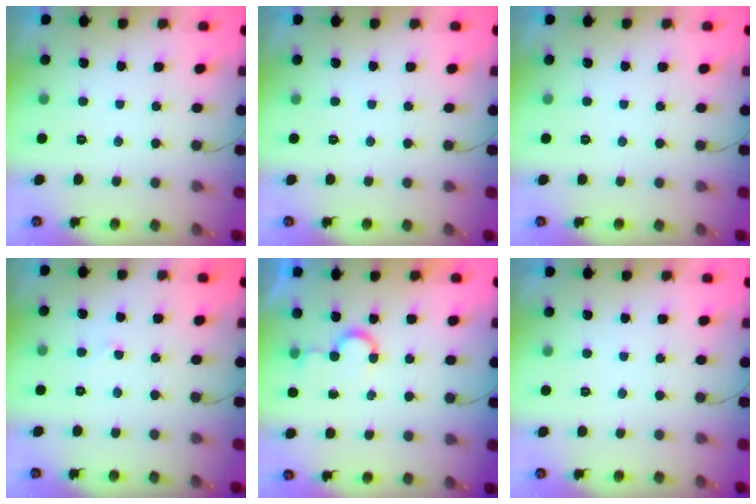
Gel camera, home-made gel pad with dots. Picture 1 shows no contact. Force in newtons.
{"total": 0.0}
{"total": 0.0}
{"total": 2.8, "press": 2.8, "slide": 0.2}
{"total": 4.6, "press": 4.0, "slide": 2.3}
{"total": 1.9, "press": 1.9, "slide": 0.0}